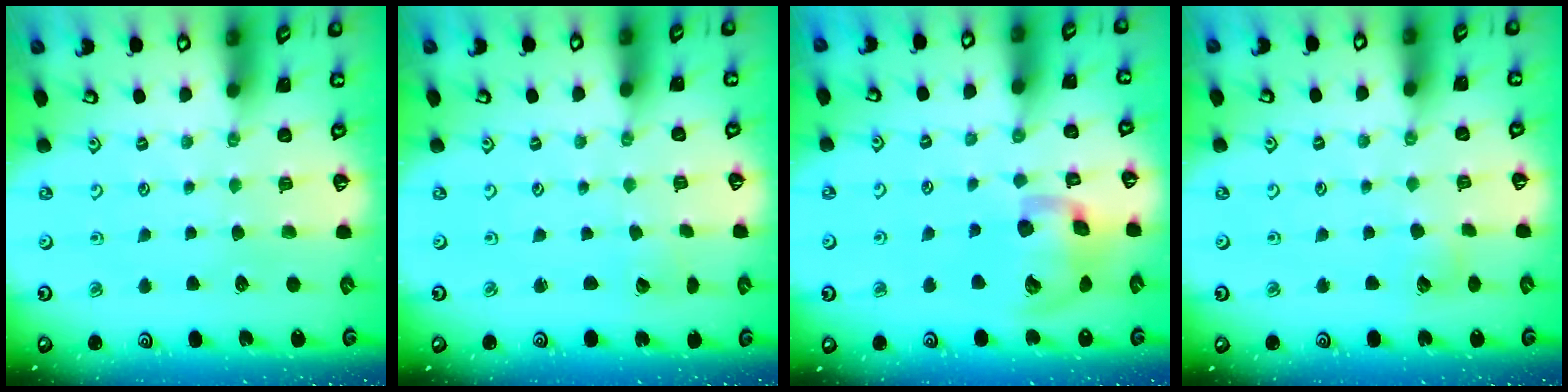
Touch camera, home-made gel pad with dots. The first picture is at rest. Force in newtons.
{"total": 1.0, "press": 1.0, "slide": 0.1}
{"total": 14.6, "press": 14.4, "slide": 2.4}
{"total": 2.5, "press": 2.5, "slide": 0.3}